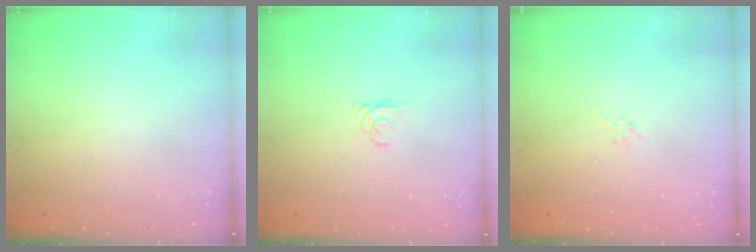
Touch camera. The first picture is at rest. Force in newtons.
{"total": 0.6, "press": 0.6, "slide": 0.1}
{"total": 1.3, "press": 1.2, "slide": 0.5}